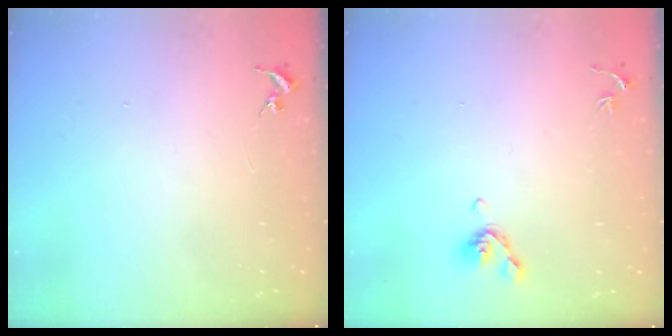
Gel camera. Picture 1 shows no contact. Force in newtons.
{"total": 6.5, "press": 6.4, "slide": 1.3}